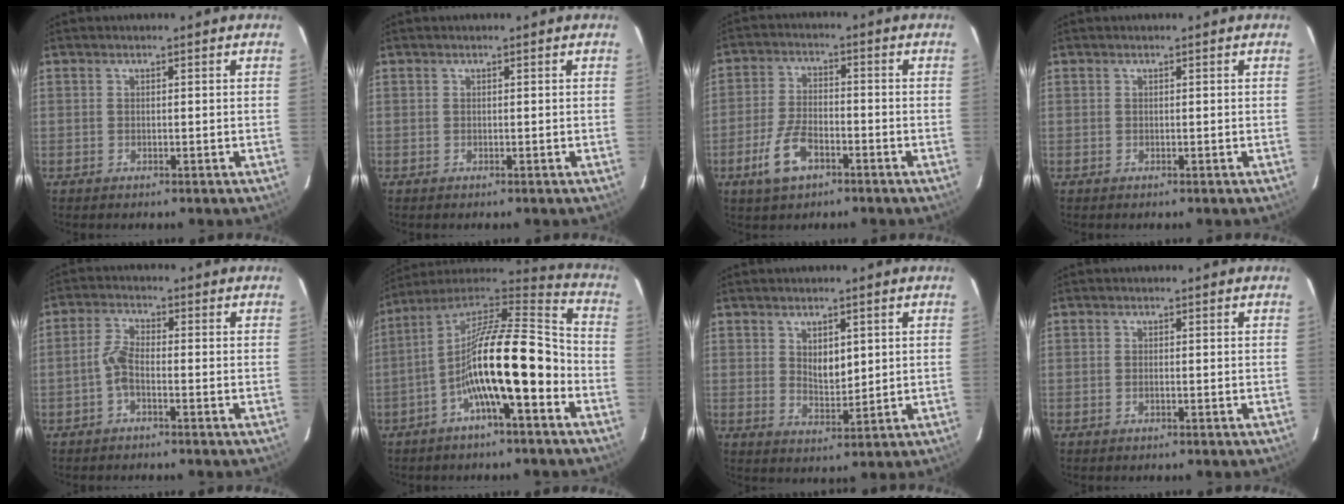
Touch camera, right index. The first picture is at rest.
{"total": 0.0}
{"total": 7.1, "force": [-3.7, 3.3, 5.1], "torque": [-0.114, 0.000, -0.070]}
{"total": 0.0}
{"total": 3.5, "force": [-1.3, 1.1, 3.1], "torque": [-0.067, 0.007, -0.029]}
{"total": 16.5, "force": [-5.1, 2.2, 15.5], "torque": [-0.269, 0.024, -0.088]}
{"total": 4.4, "force": [1.4, 2.1, 3.6], "torque": [-0.062, -0.004, 0.030]}
{"total": 0.6, "force": [-0.2, 0.1, 0.5], "torque": [-0.012, 0.000, -0.002]}